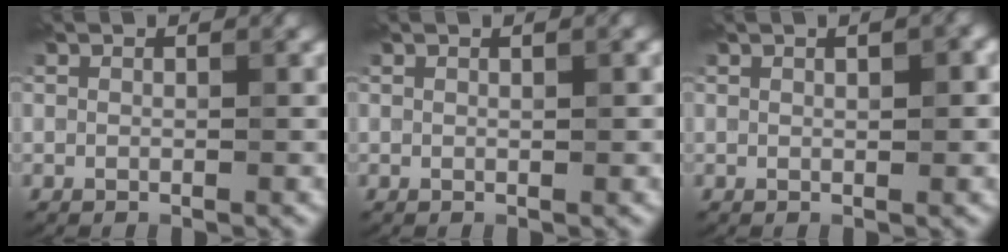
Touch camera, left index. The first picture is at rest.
{"total": 0.7, "force": [0.3, 0.1, 0.6], "torque": [-0.008, 0.003, 0.004]}
{"total": 1.8, "force": [0.5, 0.4, 1.7], "torque": [-0.023, 0.002, 0.007]}